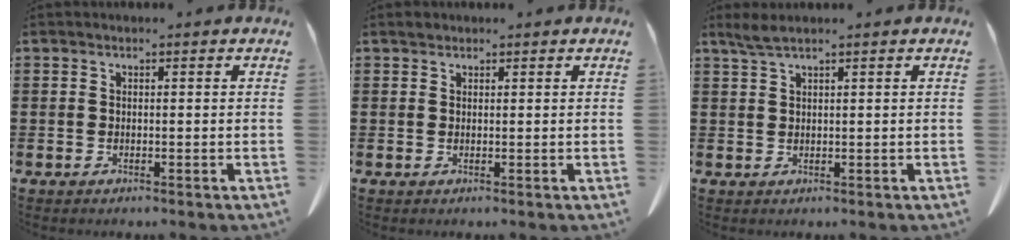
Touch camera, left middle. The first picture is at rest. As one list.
[{"total": 0.7, "force": [0.6, 0.4, 0.1], "torque": [-0.004, 0.003, 0.011]}, {"total": 2.1, "force": [1.5, 0.1, 1.4], "torque": [-0.030, 0.000, 0.029]}]